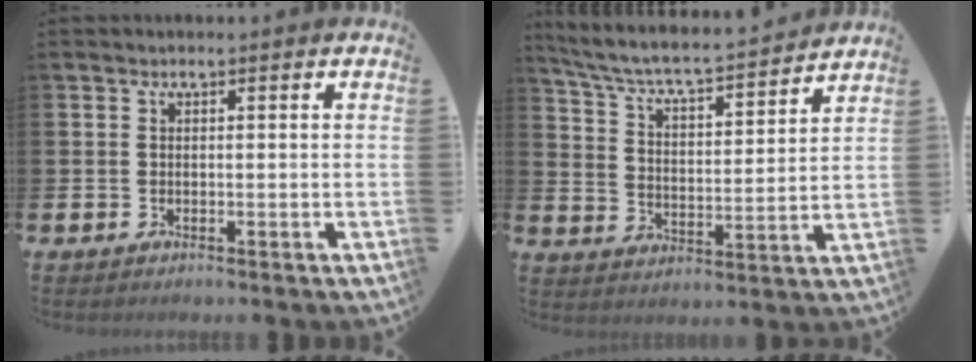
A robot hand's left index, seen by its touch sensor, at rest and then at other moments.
{"total": 6.4, "force": [5.9, 0.7, 2.2], "torque": [-0.075, -0.047, 0.095]}